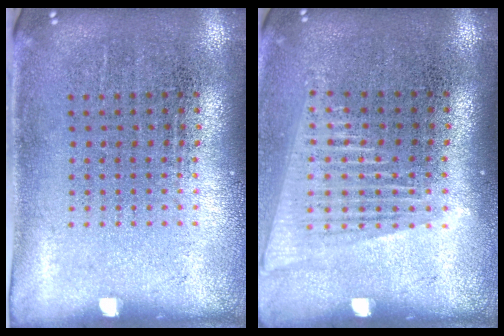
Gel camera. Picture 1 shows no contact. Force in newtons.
{"total": 1.5, "press": 1.3, "slide": 0.6}